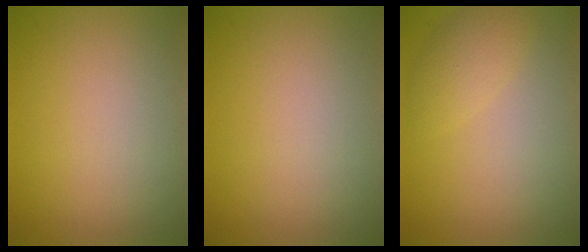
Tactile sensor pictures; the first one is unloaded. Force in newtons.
{"total": 0.0}
{"total": 2.3, "press": 2.3, "slide": 0.2}